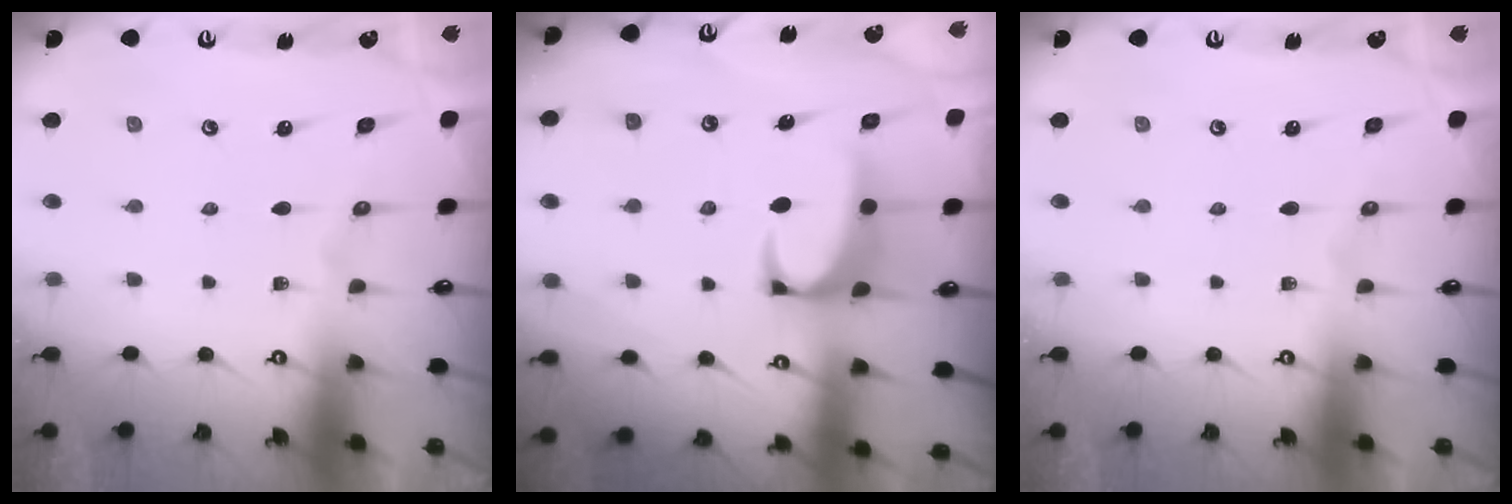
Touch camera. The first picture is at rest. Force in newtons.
{"total": 2.2, "press": 2.0, "slide": 0.9}
{"total": 0.0}